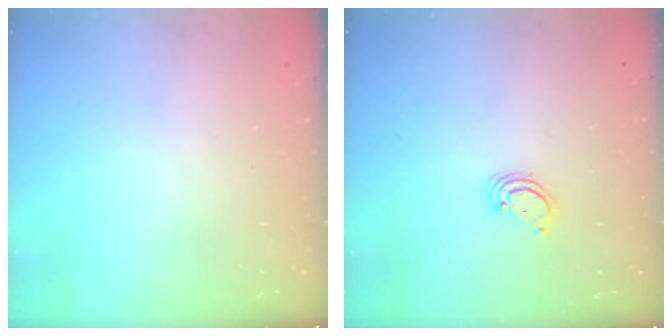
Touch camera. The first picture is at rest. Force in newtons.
{"total": 2.6, "press": 2.6, "slide": 0.2}